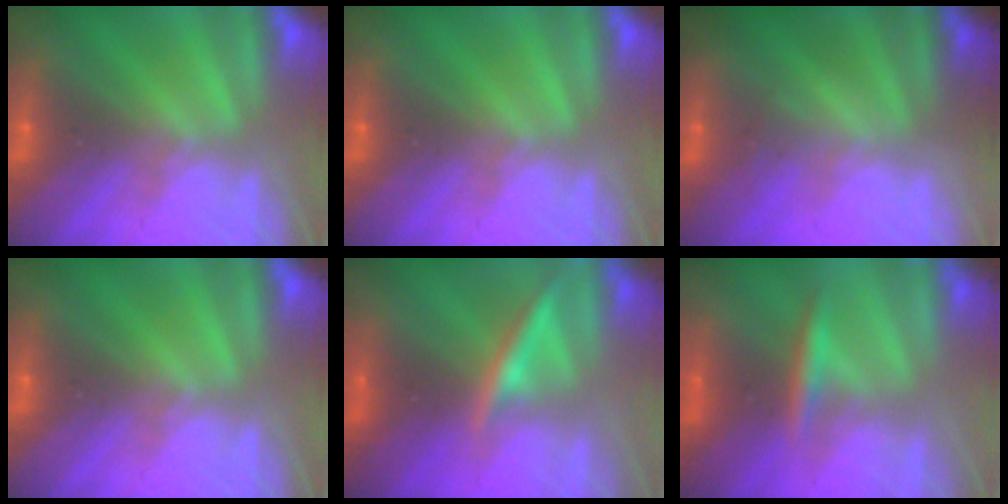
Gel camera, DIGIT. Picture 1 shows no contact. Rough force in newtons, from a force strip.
{"total": 0.0}
{"total": 2.0}
{"total": 0.0}
{"total": 2.4}
{"total": 2.5}